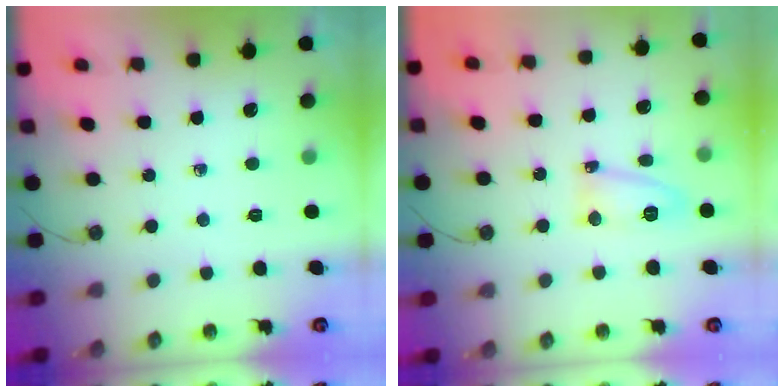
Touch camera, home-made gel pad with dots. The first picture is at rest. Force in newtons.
{"total": 7.8, "press": 7.8, "slide": 0.7}